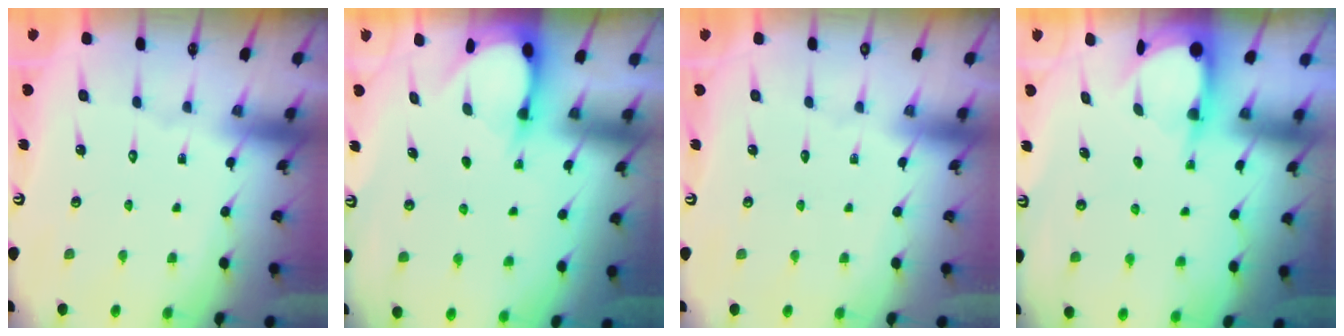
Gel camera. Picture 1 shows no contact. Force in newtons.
{"total": 3.1, "press": 3.1, "slide": 0.3}
{"total": 0.0}
{"total": 3.9, "press": 3.9, "slide": 0.3}